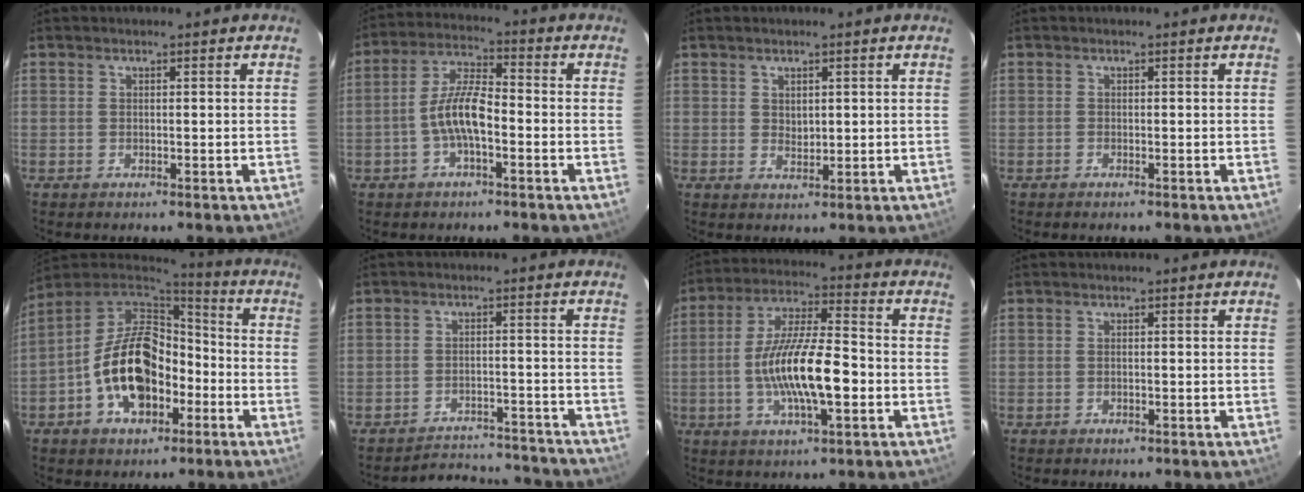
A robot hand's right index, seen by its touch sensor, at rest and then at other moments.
{"total": 8.4, "force": [-2.5, 2.6, 7.5], "torque": [-0.156, 0.013, -0.048]}
{"total": 2.0, "force": [0.8, 1.4, 1.1], "torque": [-0.015, 0.002, 0.015]}
{"total": 0.6, "force": [-0.6, 0.2, 0.2], "torque": [-0.005, -0.001, -0.012]}
{"total": 16.2, "force": [-4.8, 10.0, 11.8], "torque": [-0.229, 0.020, -0.075]}
{"total": 12.5, "force": [-11.9, 3.6, 1.5], "torque": [-0.036, 0.035, -0.148]}
{"total": 15.1, "force": [-3.2, 3.9, 14.2], "torque": [-0.269, 0.000, -0.057]}
{"total": 0.8, "force": [-0.2, 0.6, 0.6], "torque": [-0.010, 0.000, -0.003]}